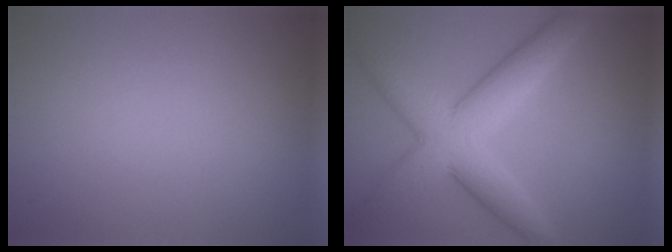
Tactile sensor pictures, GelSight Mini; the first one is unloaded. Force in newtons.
{"total": 7.3, "press": 7.3, "slide": 0.3}